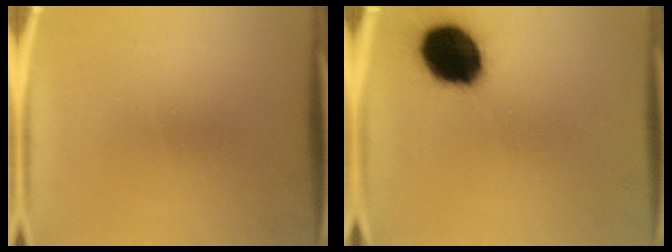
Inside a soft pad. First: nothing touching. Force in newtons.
{"total": 18.2}